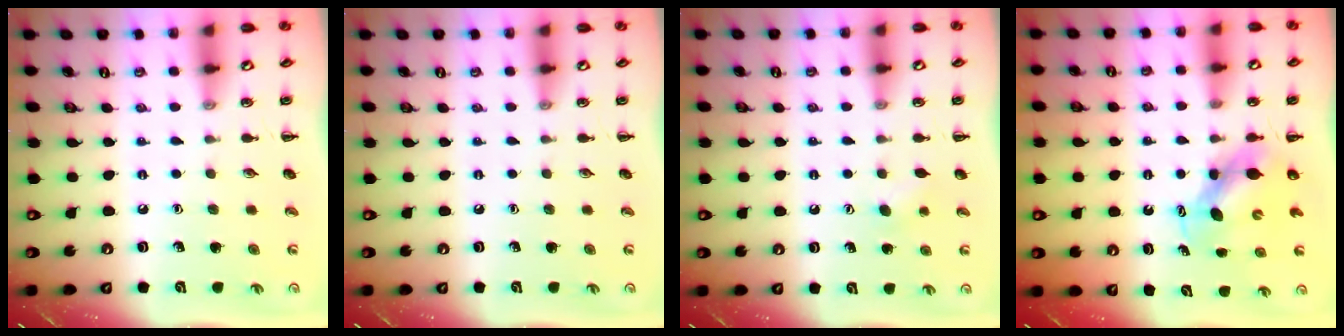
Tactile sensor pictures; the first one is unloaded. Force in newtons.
{"total": 0.0}
{"total": 4.6, "press": 4.5, "slide": 1.2}
{"total": 6.4, "press": 6.4, "slide": 0.8}